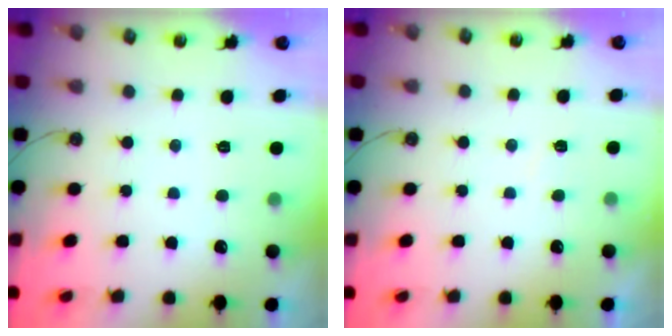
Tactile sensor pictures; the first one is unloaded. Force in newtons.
{"total": 3.4, "press": 3.3, "slide": 0.5}